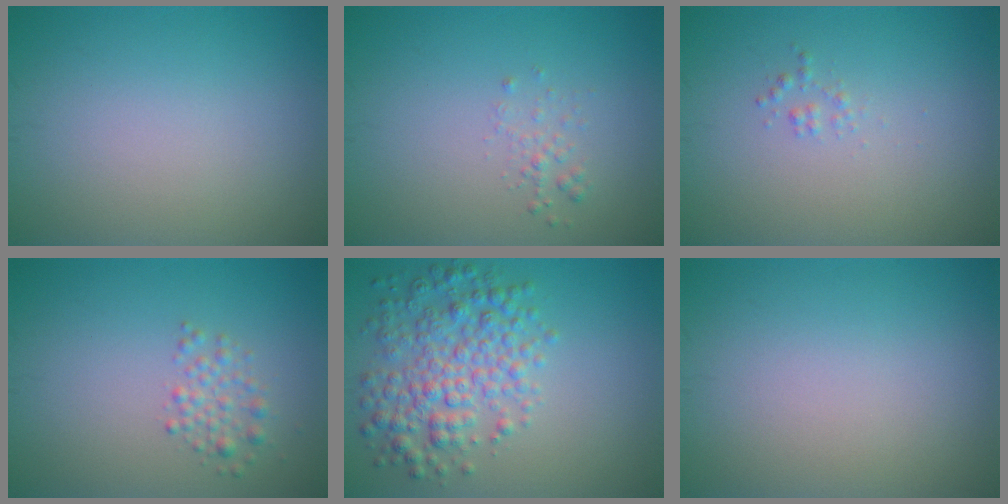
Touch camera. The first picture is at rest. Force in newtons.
{"total": 1.0, "press": 1.0, "slide": 0.1}
{"total": 0.7, "press": 0.7, "slide": 0.0}
{"total": 1.7, "press": 1.7, "slide": 0.1}
{"total": 5.5, "press": 5.5, "slide": 0.1}
{"total": 0.0}